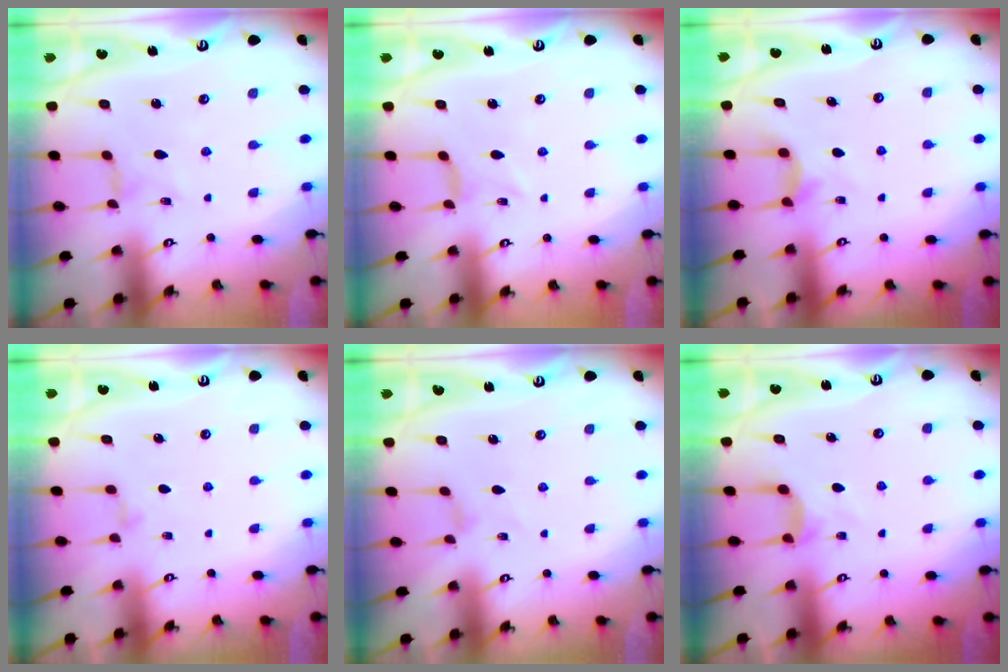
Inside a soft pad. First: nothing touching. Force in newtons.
{"total": 0.0}
{"total": 4.2, "press": 4.2, "slide": 0.6}
{"total": 2.6, "press": 2.6, "slide": 0.4}
{"total": 0.0}
{"total": 3.2, "press": 3.2, "slide": 0.4}